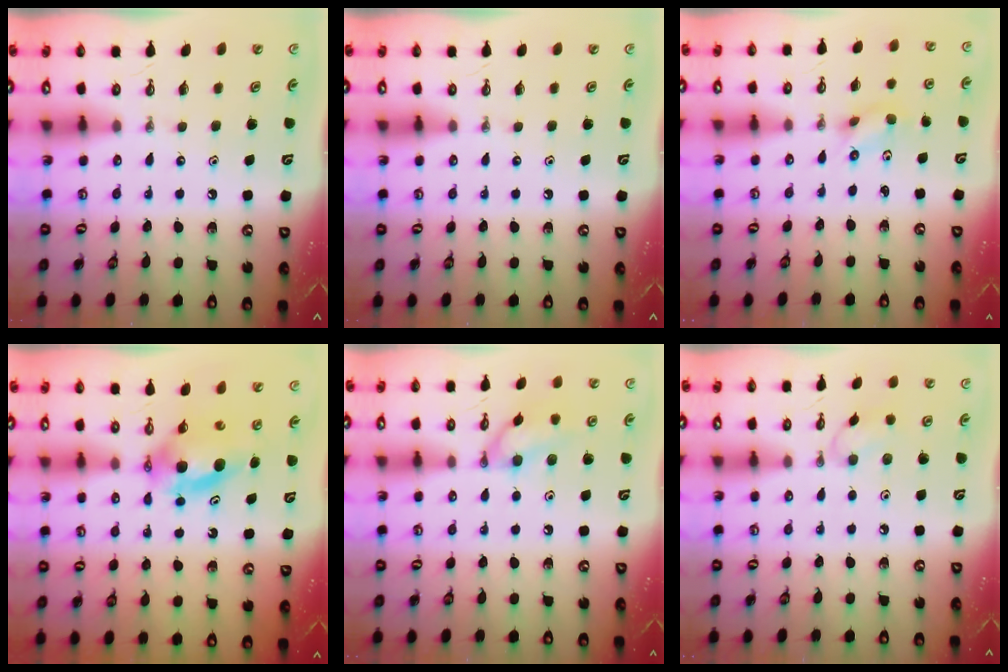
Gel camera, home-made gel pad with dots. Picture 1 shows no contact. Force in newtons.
{"total": 0.0}
{"total": 2.0, "press": 1.8, "slide": 0.9}
{"total": 5.8, "press": 5.7, "slide": 0.8}
{"total": 10.7, "press": 10.7, "slide": 0.3}
{"total": 6.8, "press": 6.8, "slide": 0.7}